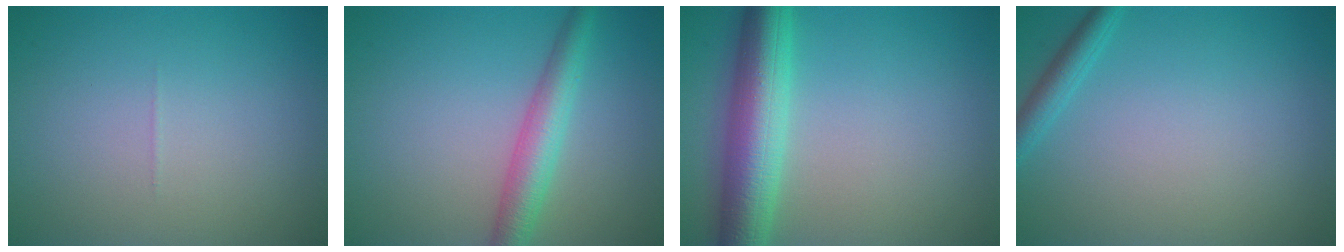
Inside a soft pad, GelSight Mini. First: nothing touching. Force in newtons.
{"total": 3.9, "press": 3.9, "slide": 0.2}
{"total": 7.0, "press": 7.0, "slide": 0.1}
{"total": 1.8, "press": 1.8, "slide": 0.1}